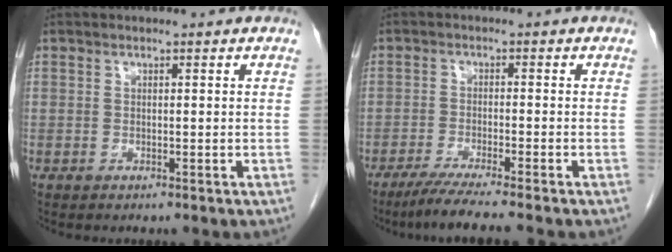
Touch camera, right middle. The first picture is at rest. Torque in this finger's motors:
{"motor_torque": [0.78, -0.42, 0.07, 0.04]}